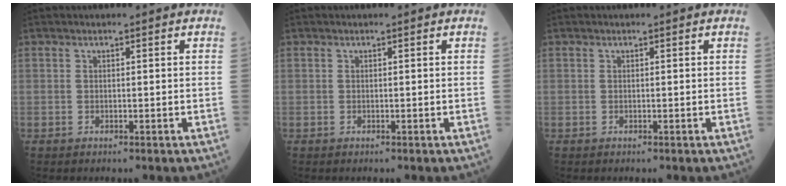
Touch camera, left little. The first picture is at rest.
{"total": 0.0}
{"total": 0.0}